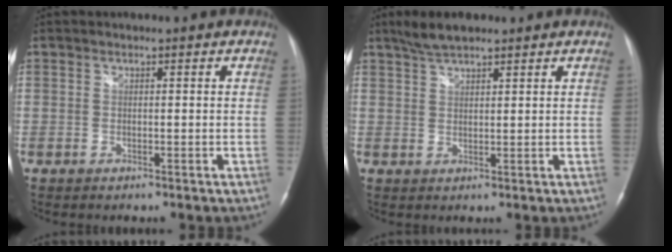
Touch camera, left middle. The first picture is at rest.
{"total": 4.5, "force": [3.7, 1.1, 2.4], "torque": [-0.058, 0.012, 0.071]}